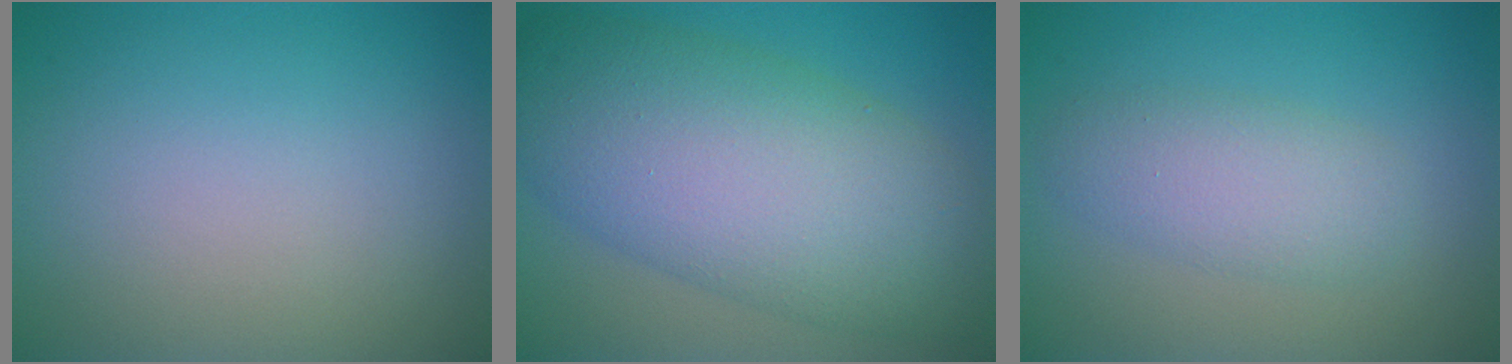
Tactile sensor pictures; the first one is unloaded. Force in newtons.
{"total": 11.9, "press": 11.9, "slide": 0.3}
{"total": 3.3, "press": 3.3, "slide": 0.1}